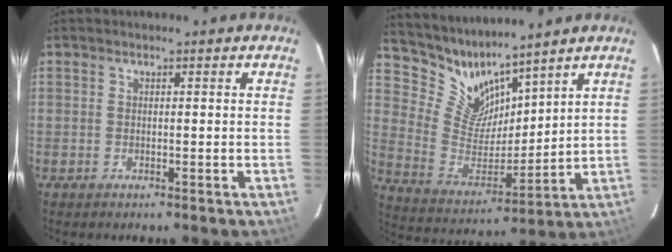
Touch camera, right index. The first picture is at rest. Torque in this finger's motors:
{"motor_torque": [-0.04, 0.16, -0.05, -0.01]}